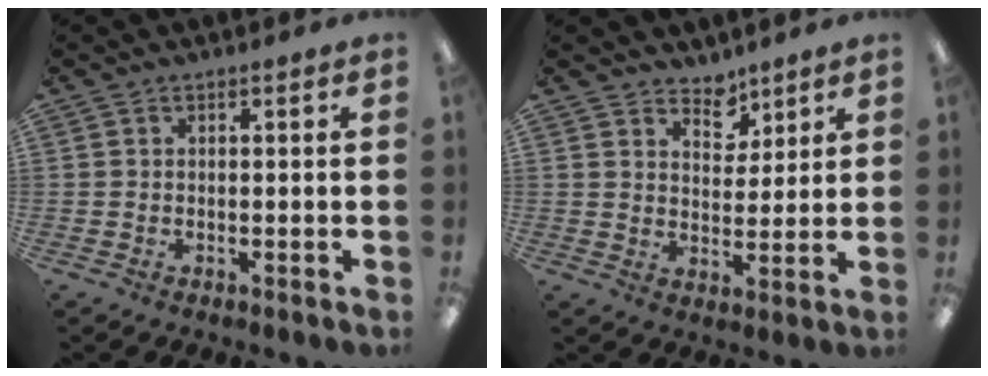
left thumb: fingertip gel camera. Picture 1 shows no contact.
{"total": 5.7, "force": [4.8, 3.0, 0.7], "torque": [-0.001, -0.032, 0.084]}